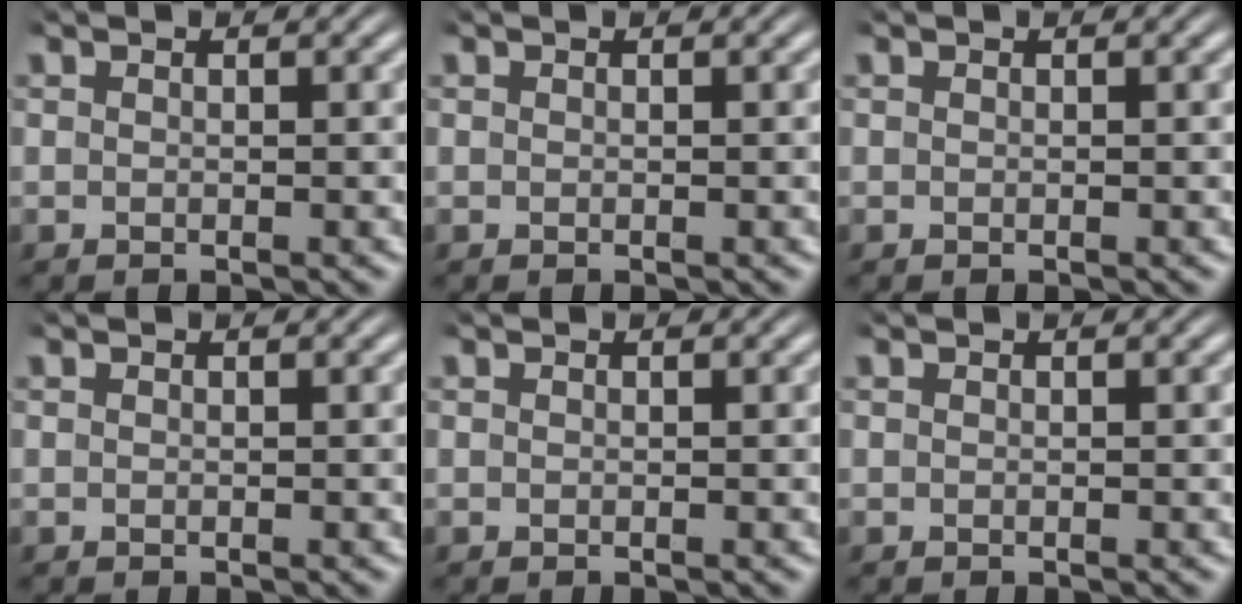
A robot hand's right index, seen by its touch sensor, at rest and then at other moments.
{"total": 0.0}
{"total": 0.0}
{"total": 0.0}
{"total": 0.0}
{"total": 0.0}